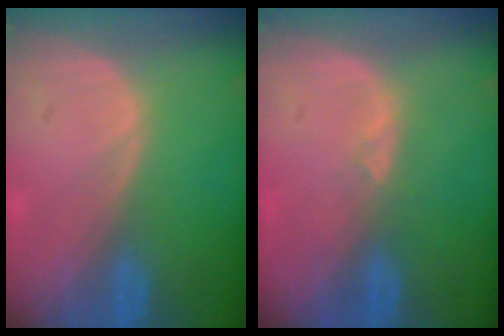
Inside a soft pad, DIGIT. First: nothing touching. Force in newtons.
{"total": 0.9, "press": 0.9, "slide": 0.3}